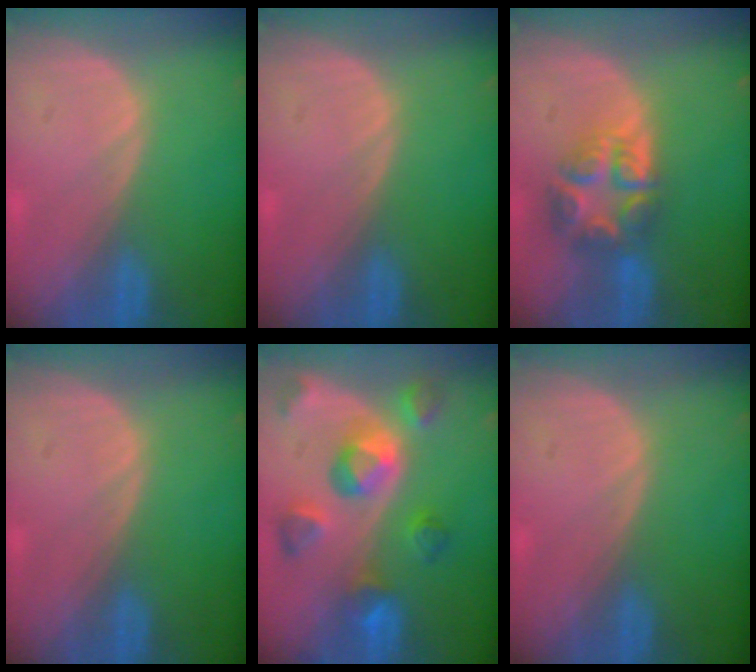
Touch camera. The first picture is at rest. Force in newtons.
{"total": 0.0}
{"total": 7.9, "press": 6.8, "slide": 4.1}
{"total": 0.0}
{"total": 9.9, "press": 8.8, "slide": 4.6}
{"total": 0.0}